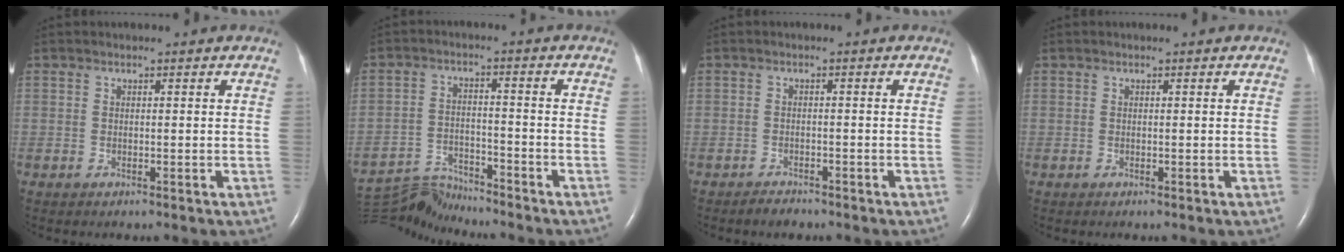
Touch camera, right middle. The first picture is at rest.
{"total": 7.4, "force": [-7.3, -0.4, -1.1], "torque": [0.005, 0.005, -0.130]}
{"total": 1.7, "force": [-1.5, 0.6, 0.6], "torque": [-0.018, -0.003, -0.022]}
{"total": 0.0}